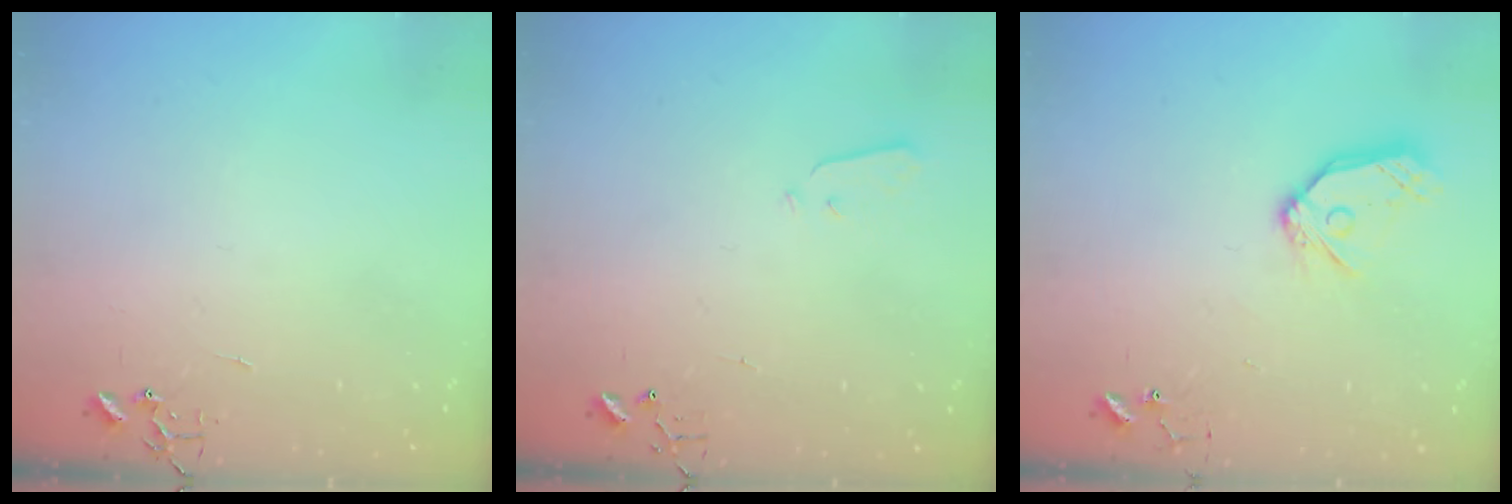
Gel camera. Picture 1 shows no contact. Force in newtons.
{"total": 2.2, "press": 2.1, "slide": 0.3}
{"total": 12.1, "press": 12.0, "slide": 1.3}